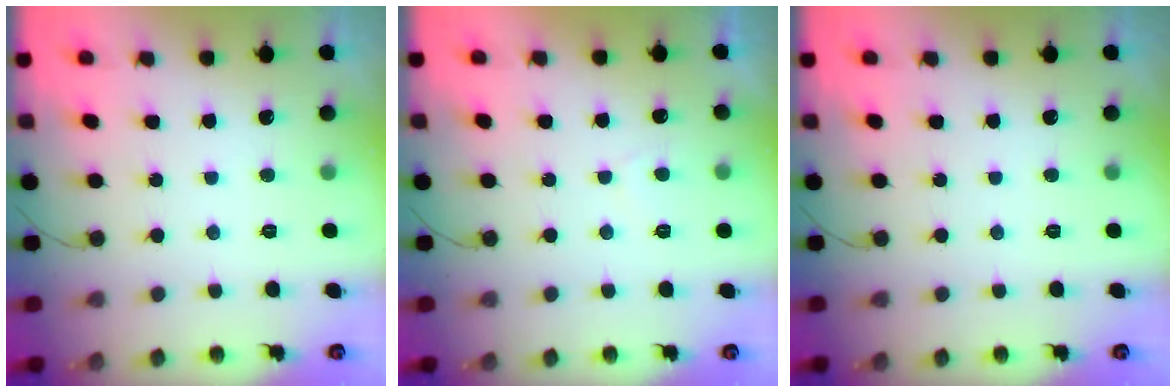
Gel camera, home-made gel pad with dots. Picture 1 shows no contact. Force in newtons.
{"total": 0.8, "press": 0.6, "slide": 0.5}
{"total": 0.0}